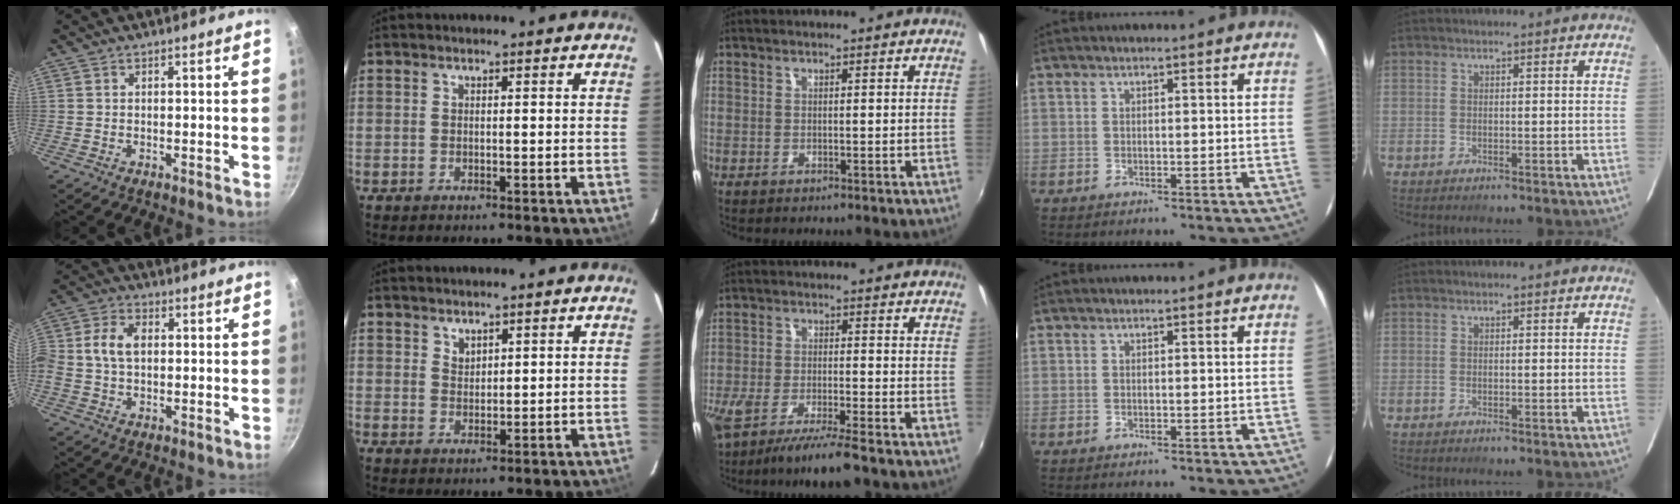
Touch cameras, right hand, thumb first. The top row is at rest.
{"thumb": {"total": 7.3, "force": [0.5, 5.0, 5.3], "torque": [-0.100, 0.019, -0.005]}, "index": {"total": 1.9, "force": [1.6, 1.0, 0.3], "torque": [-0.002, 0.001, 0.031]}, "middle": {"total": 10.9, "force": [-8.3, 1.2, 7.1], "torque": [-0.152, -0.035, -0.144]}}